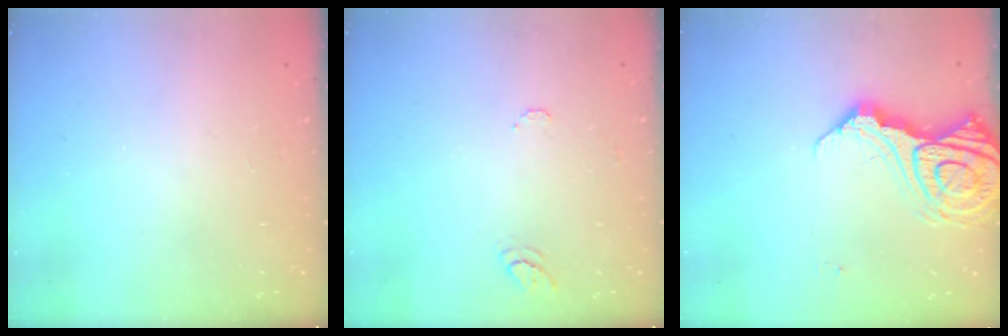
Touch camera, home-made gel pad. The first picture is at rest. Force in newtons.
{"total": 6.4, "press": 6.3, "slide": 0.5}
{"total": 16.9, "press": 16.7, "slide": 2.3}